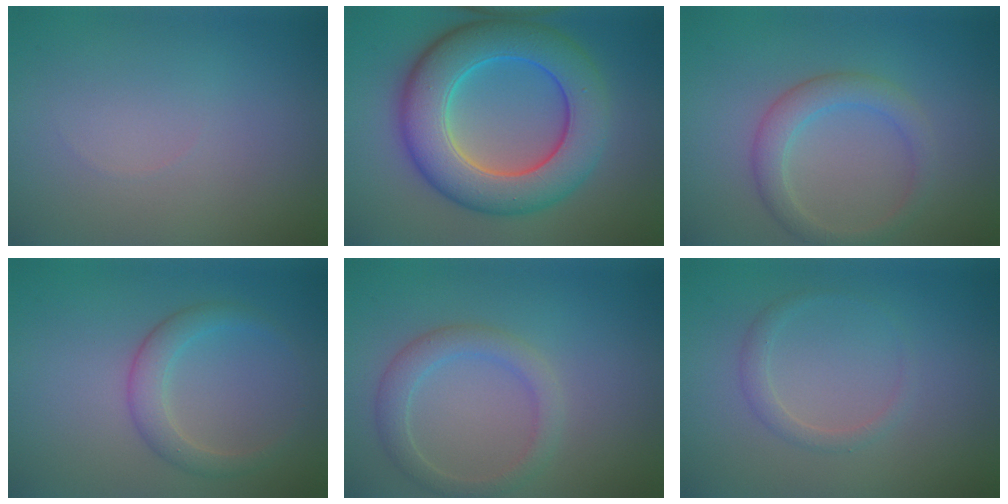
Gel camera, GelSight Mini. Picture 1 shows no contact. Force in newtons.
{"total": 9.8, "press": 9.8, "slide": 0.2}
{"total": 2.9, "press": 2.9, "slide": 0.2}
{"total": 2.6, "press": 2.6, "slide": 0.1}
{"total": 2.7, "press": 2.7, "slide": 0.0}
{"total": 1.3, "press": 1.3, "slide": 0.1}